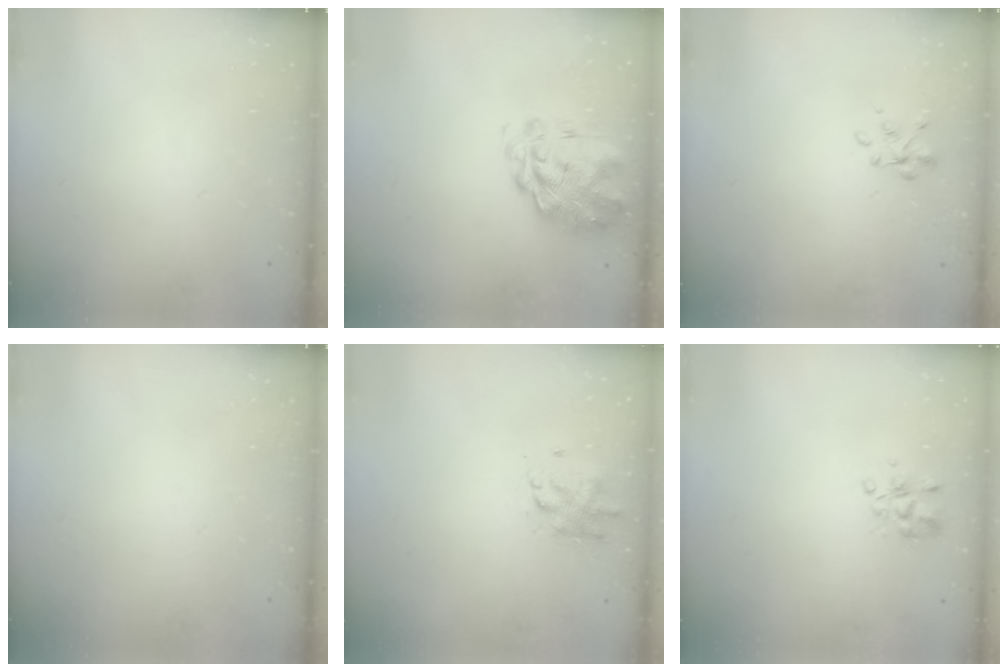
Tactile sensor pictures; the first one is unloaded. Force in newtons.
{"total": 3.3, "press": 2.9, "slide": 1.5}
{"total": 3.5, "press": 3.4, "slide": 1.1}
{"total": 0.0}
{"total": 2.0, "press": 1.9, "slide": 0.6}
{"total": 3.6, "press": 3.6, "slide": 0.2}